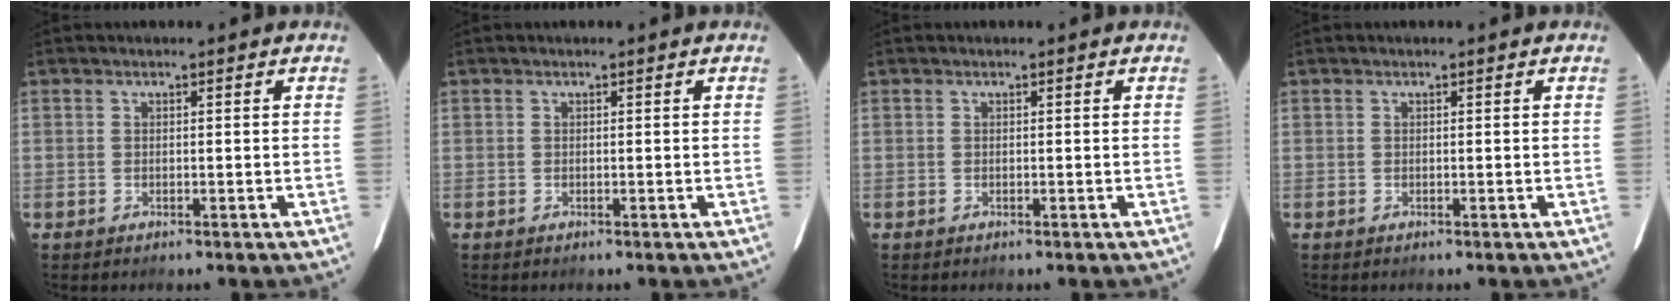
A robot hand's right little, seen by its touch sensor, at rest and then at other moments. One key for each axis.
{"total": 0.0}
{"total": 0.0}
{"total": 0.0}